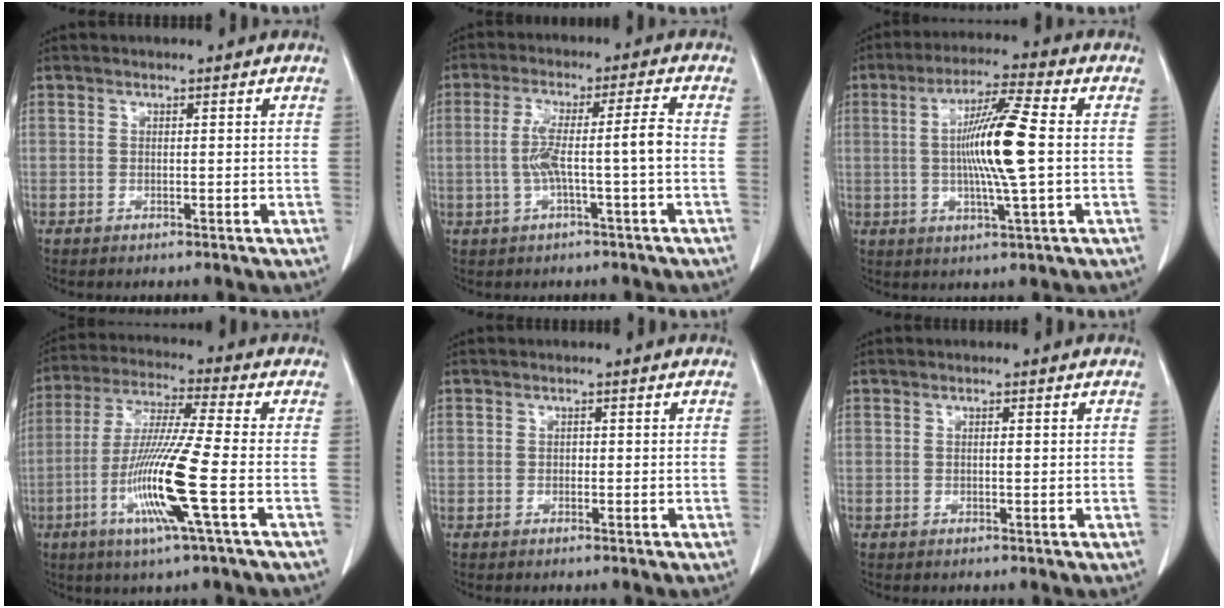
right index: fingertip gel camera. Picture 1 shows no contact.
{"total": 7.1, "force": [-1.1, -0.5, 7.0], "torque": [-0.137, 0.020, -0.016]}
{"total": 11.5, "force": [0.2, -0.2, 11.5], "torque": [-0.214, -0.002, 0.001]}
{"total": 13.6, "force": [-4.2, -0.9, 12.9], "torque": [-0.263, -0.021, -0.088]}
{"total": 0.5, "force": [-0.1, 0.4, 0.3], "torque": [-0.002, 0.003, -0.002]}
{"total": 0.7, "force": [0.1, 0.1, 0.7], "torque": [-0.013, 0.000, 0.002]}